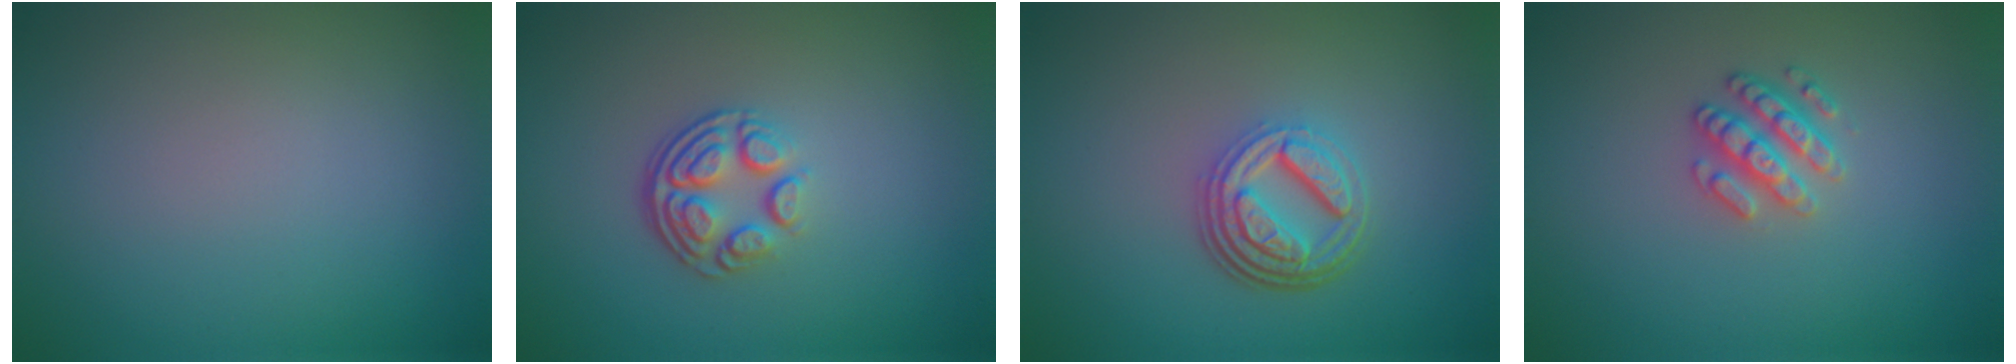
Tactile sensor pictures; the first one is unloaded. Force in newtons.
{"total": 4.0, "press": 2.6, "slide": 3.0}
{"total": 4.9, "press": 3.5, "slide": 3.4}
{"total": 2.6, "press": 2.5, "slide": 0.4}